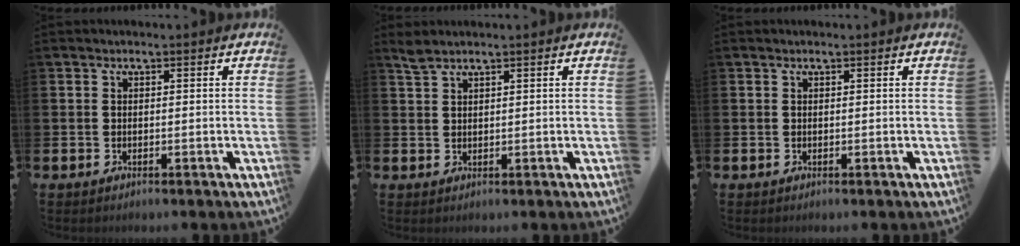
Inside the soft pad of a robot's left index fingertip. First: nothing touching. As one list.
[{"total": 1.8, "force": [1.6, 0.4, 0.9], "torque": [-0.012, 0.000, 0.028]}, {"total": 0.0}]